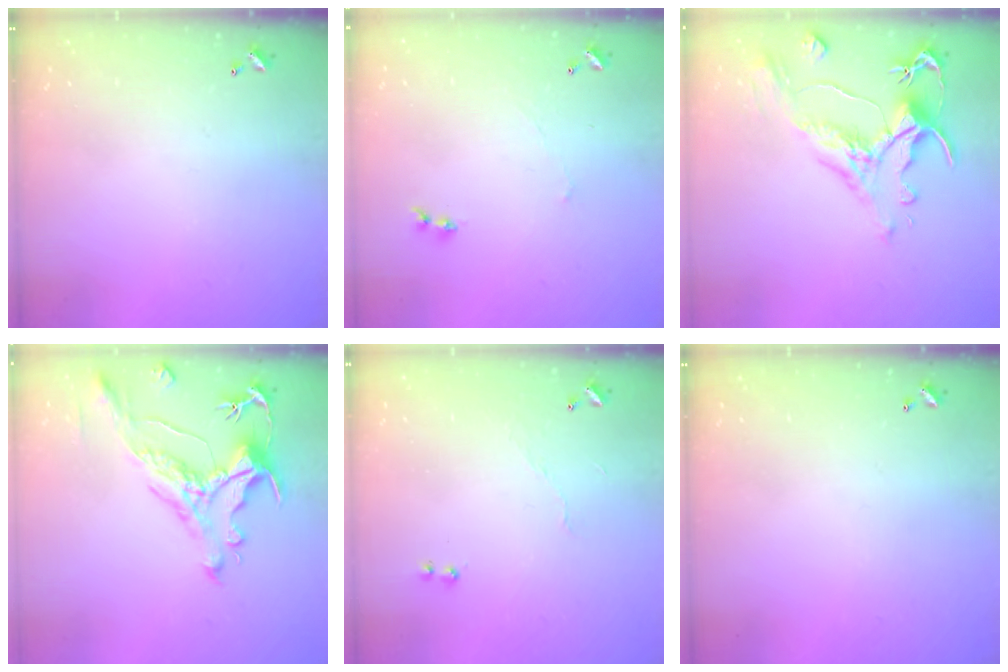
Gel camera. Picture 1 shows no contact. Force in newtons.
{"total": 0.7, "press": 0.1, "slide": 0.7}
{"total": 1.6, "press": 0.0, "slide": 1.6}
{"total": 1.7, "press": 0.9, "slide": 1.4}
{"total": 4.6, "press": 4.6, "slide": 0.3}
{"total": 0.0}